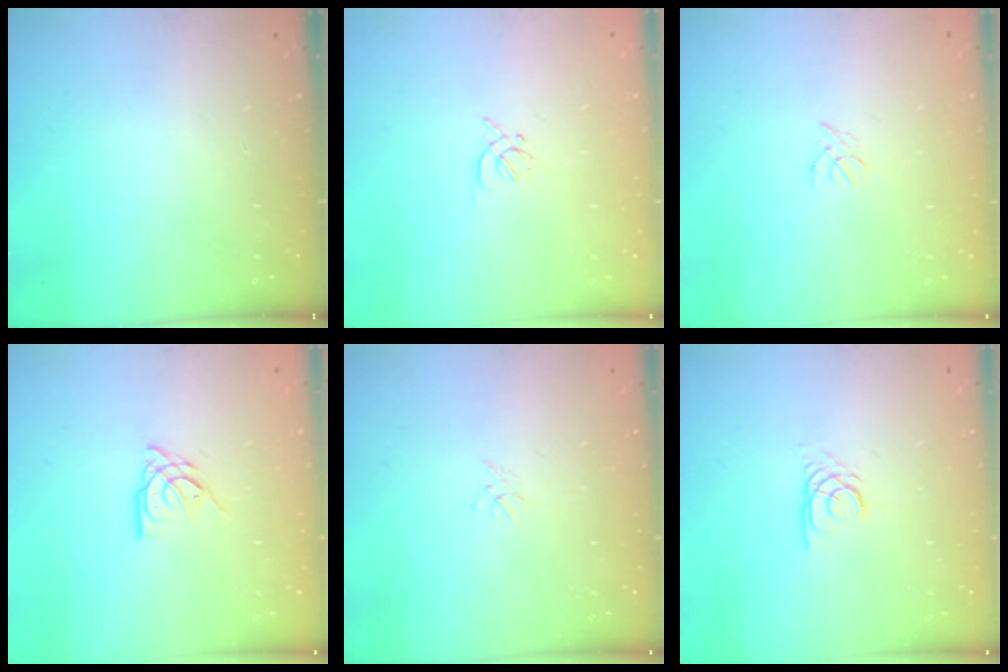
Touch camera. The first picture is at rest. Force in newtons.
{"total": 1.7, "press": 1.7, "slide": 0.5}
{"total": 0.8, "press": 0.7, "slide": 0.3}
{"total": 7.2, "press": 7.2, "slide": 0.7}
{"total": 1.5, "press": 1.4, "slide": 0.4}
{"total": 2.2, "press": 2.2, "slide": 0.3}